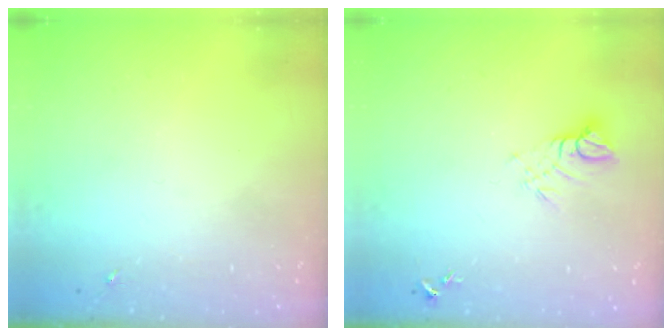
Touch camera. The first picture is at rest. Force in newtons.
{"total": 6.6, "press": 6.6, "slide": 0.5}